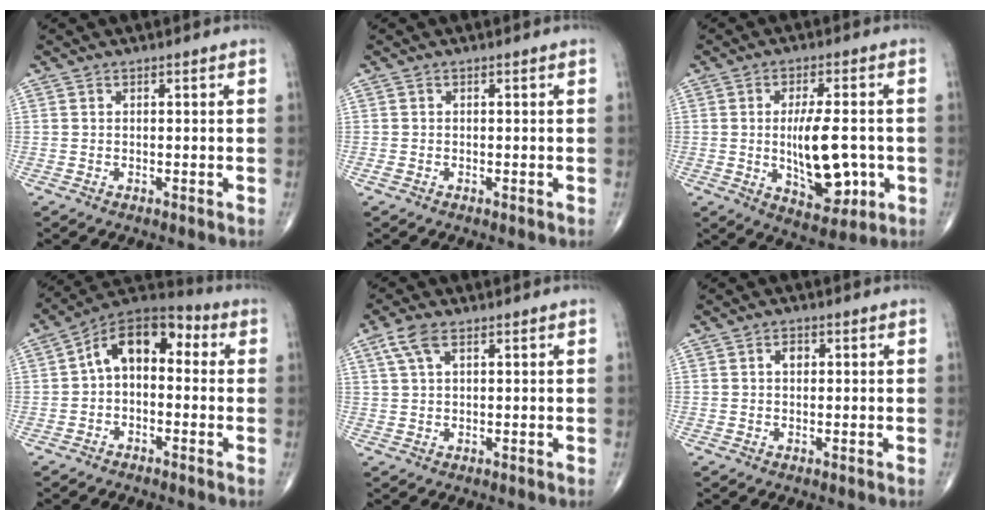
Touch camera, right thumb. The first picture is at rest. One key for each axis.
{"total": 0.6, "fx": -0.3, "fy": 0.4, "fz": 0.4, "tx": -0.011, "ty": 0.000, "tz": -0.005}
{"total": 12.5, "fx": -1.3, "fy": 5.5, "fz": 11.2, "tx": -0.162, "ty": -0.004, "tz": -0.008}
{"total": 11.2, "fx": 0.7, "fy": 6.9, "fz": 8.7, "tx": -0.111, "ty": 0.043, "tz": -0.008}
{"total": 4.4, "fx": 2.1, "fy": 2.0, "fz": 3.3, "tx": -0.074, "ty": 0.012, "tz": 0.045}
{"total": 1.8, "fx": 0.4, "fy": 1.3, "fz": 1.2, "tx": -0.014, "ty": 0.003, "tz": 0.003}